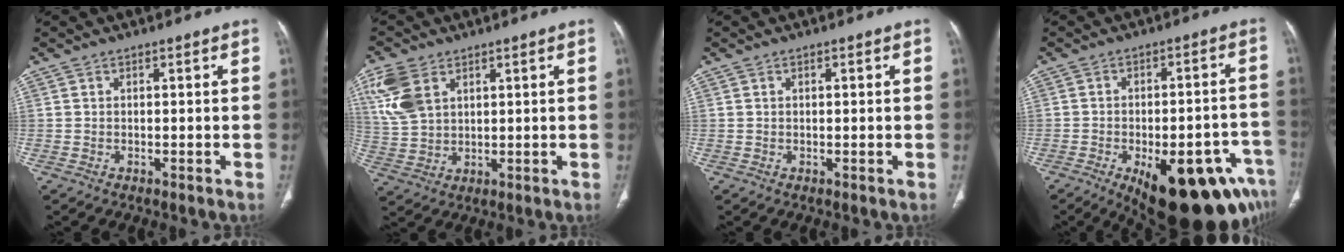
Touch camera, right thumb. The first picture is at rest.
{"total": 9.3, "force": [4.3, 5.8, 5.9], "torque": [-0.132, -0.005, 0.095]}
{"total": 0.9, "force": [0.3, 0.4, 0.8], "torque": [-0.018, 0.005, 0.006]}
{"total": 23.5, "force": [-11.8, 9.6, 17.9], "torque": [-0.163, 0.046, -0.147]}